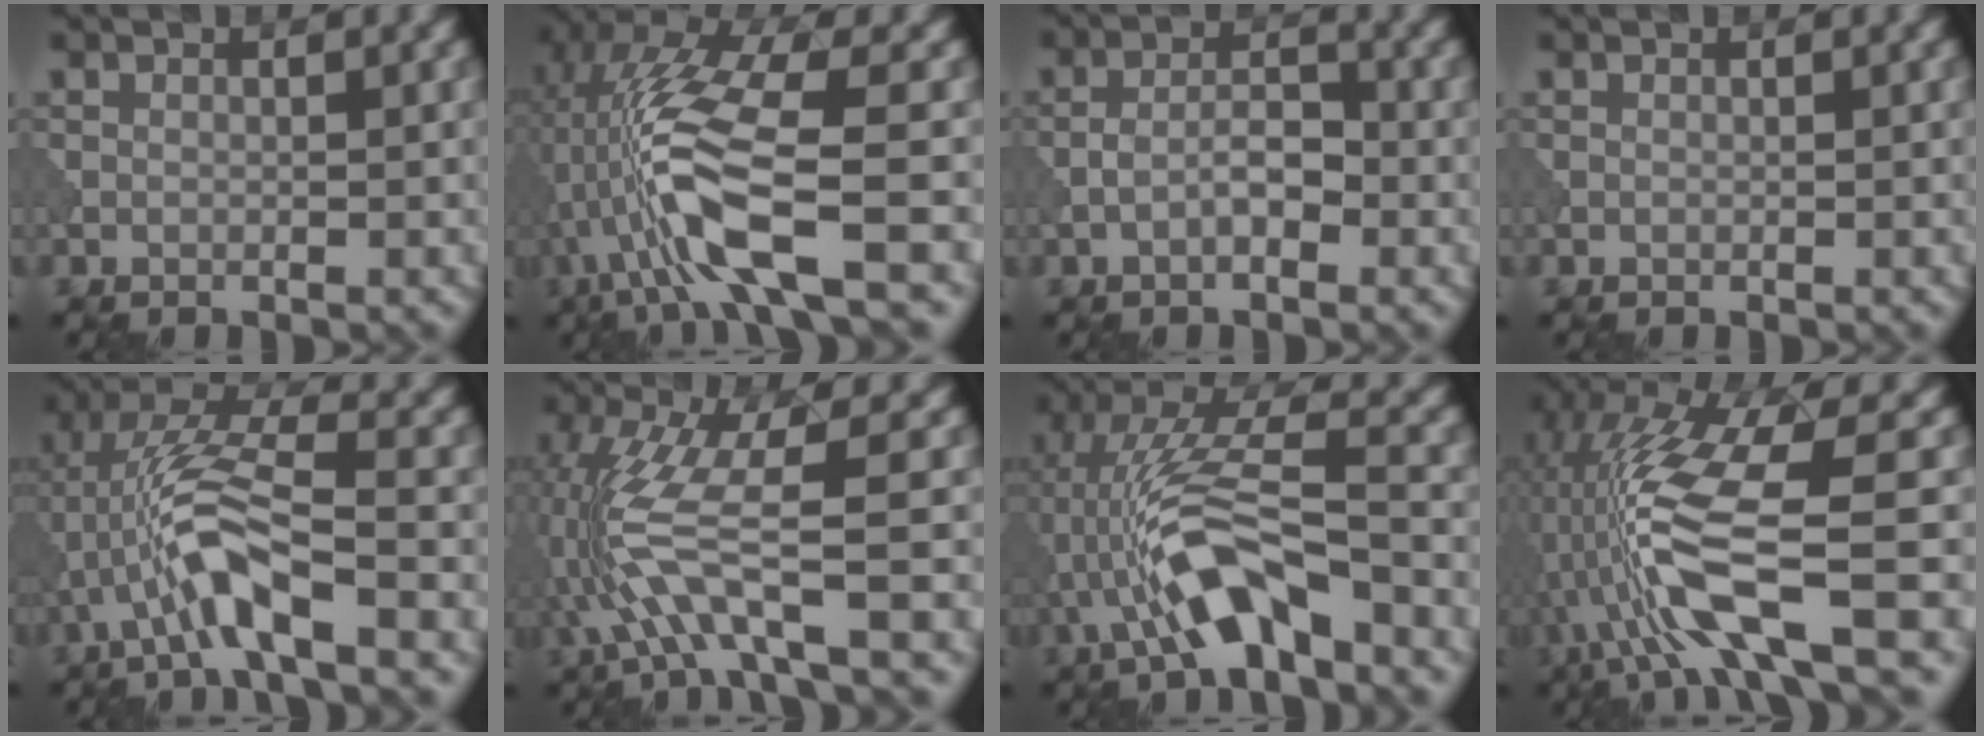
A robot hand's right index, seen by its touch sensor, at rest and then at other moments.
{"total": 10.9, "force": [-2.6, 3.0, 10.2], "torque": [-0.215, 0.007, -0.051]}
{"total": 2.4, "force": [-1.0, 0.9, 2.0], "torque": [-0.037, 0.010, -0.024]}
{"total": 0.0}
{"total": 6.9, "force": [-2.4, 1.5, 6.3], "torque": [-0.134, 0.019, -0.050]}
{"total": 8.8, "force": [-2.4, 2.3, 8.2], "torque": [-0.188, 0.001, -0.048]}
{"total": 8.2, "force": [-3.1, 2.3, 7.3], "torque": [-0.143, 0.018, -0.059]}
{"total": 13.3, "force": [-3.1, 3.8, 12.3], "torque": [-0.253, 0.002, -0.052]}